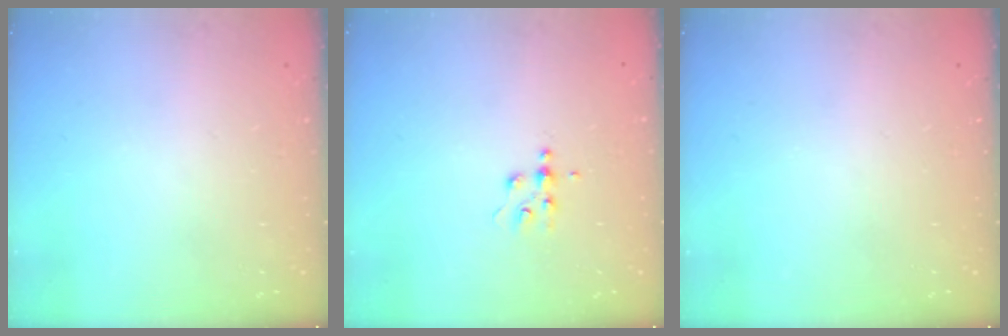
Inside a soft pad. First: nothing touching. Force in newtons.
{"total": 4.3, "press": 4.3, "slide": 0.5}
{"total": 0.0}